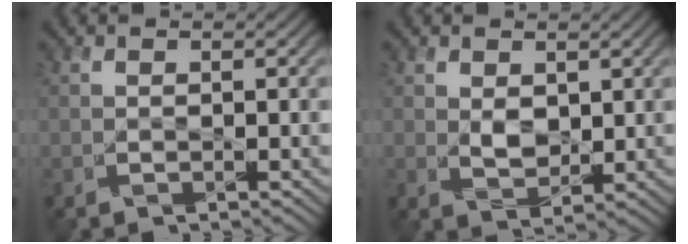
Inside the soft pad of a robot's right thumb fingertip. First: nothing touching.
{"total": 2.7, "force": [1.1, 1.8, 1.7], "torque": [-0.041, -0.004, 0.023]}